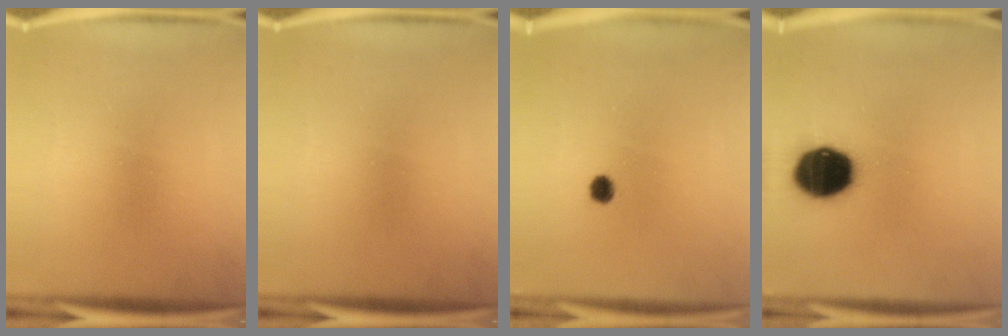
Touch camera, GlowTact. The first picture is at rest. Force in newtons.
{"total": 0.0}
{"total": 1.4}
{"total": 17.4}